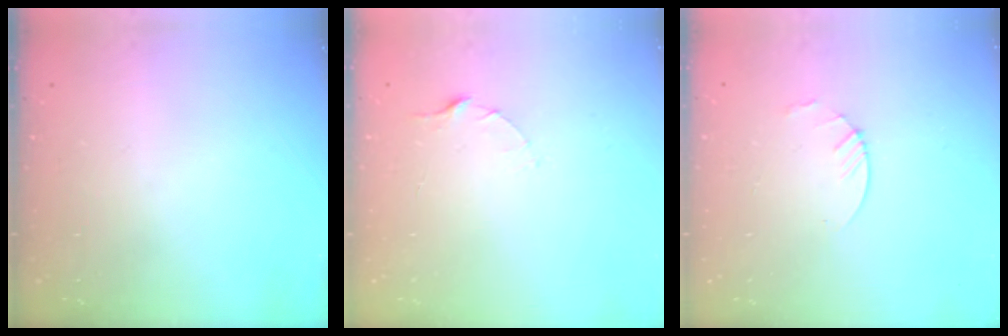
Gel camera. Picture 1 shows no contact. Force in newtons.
{"total": 2.5, "press": 2.5, "slide": 0.3}
{"total": 3.0, "press": 3.0, "slide": 0.3}